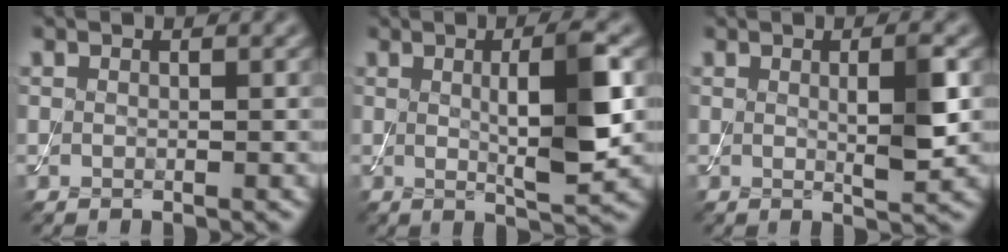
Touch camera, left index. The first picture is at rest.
{"total": 6.0, "force": [0.6, 1.1, 5.9], "torque": [-0.093, 0.000, 0.010]}
{"total": 3.0, "force": [0.4, 0.4, 3.0], "torque": [-0.046, -0.005, 0.006]}